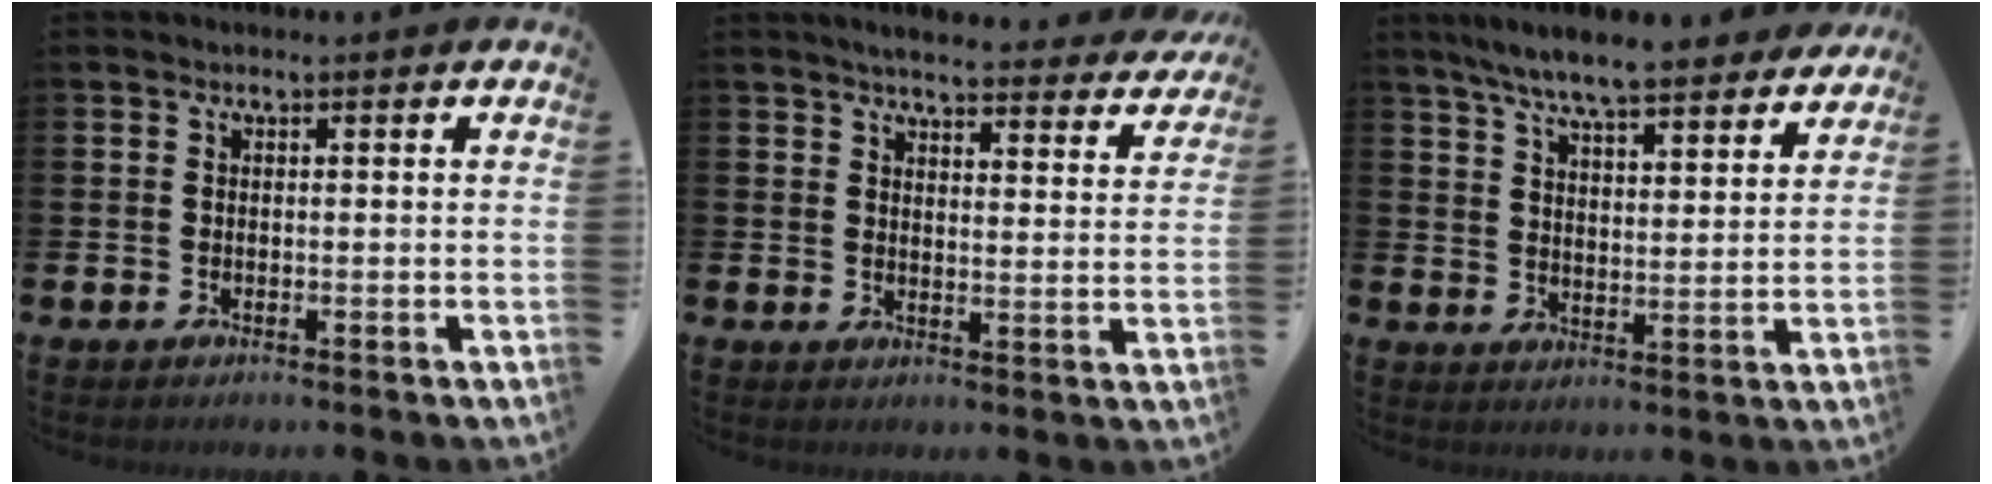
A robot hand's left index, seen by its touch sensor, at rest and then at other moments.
{"total": 4.5, "force": [4.4, 0.4, 1.1], "torque": [-0.025, -0.034, 0.072]}
{"total": 8.2, "force": [7.7, 0.8, 2.7], "torque": [-0.068, -0.048, 0.135]}